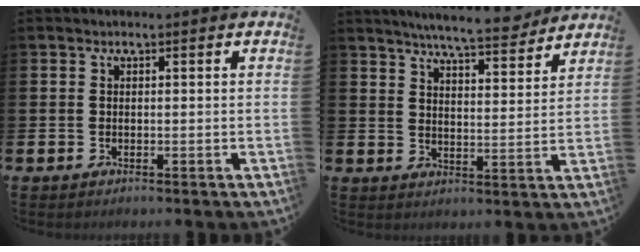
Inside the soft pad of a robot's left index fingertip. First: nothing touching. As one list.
[{"total": 7.0, "force": [6.7, 0.4, 2.0], "torque": [-0.047, -0.039, 0.117]}]